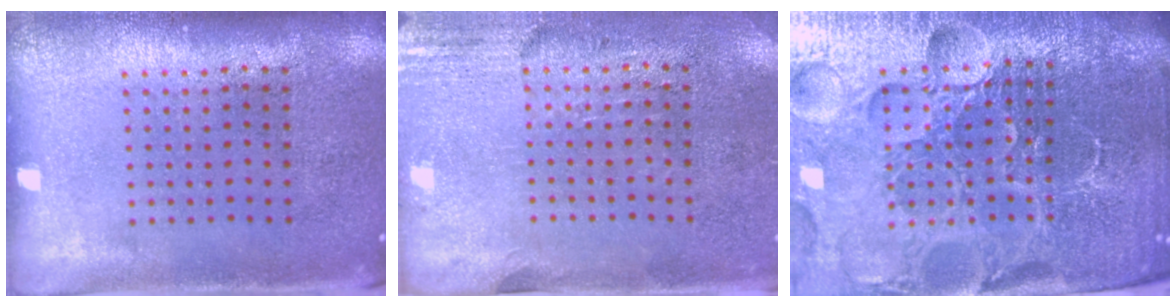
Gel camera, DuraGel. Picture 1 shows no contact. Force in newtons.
{"total": 2.8, "press": 2.4, "slide": 1.4}
{"total": 6.7, "press": 5.9, "slide": 3.2}